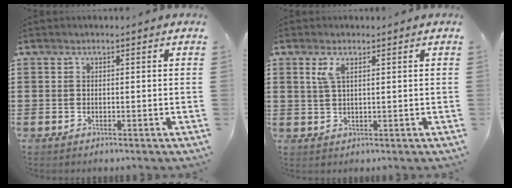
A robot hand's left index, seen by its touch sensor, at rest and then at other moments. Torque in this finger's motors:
{"motor_torque": [0.60, -0.57, 0.12, 0.04]}